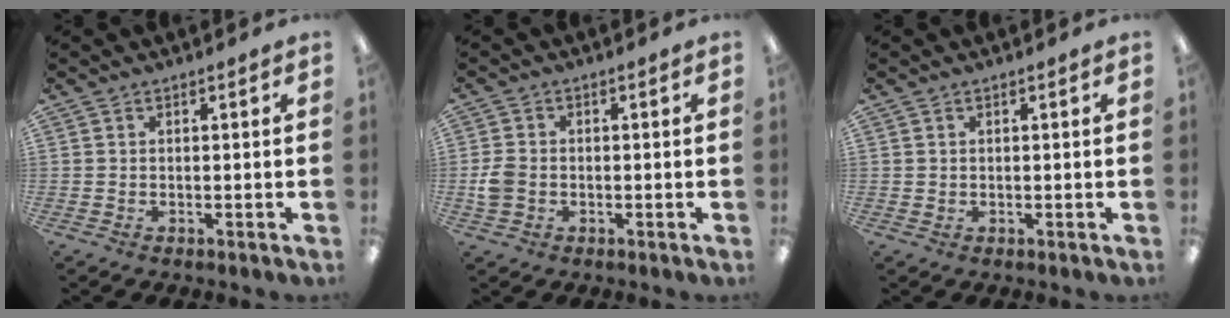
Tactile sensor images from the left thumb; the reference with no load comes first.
{"total": 4.1, "force": [-0.8, 3.2, 2.4], "torque": [-0.046, 0.006, -0.014]}
{"total": 0.5, "force": [0.3, 0.4, 0.2], "torque": [-0.004, 0.003, 0.005]}